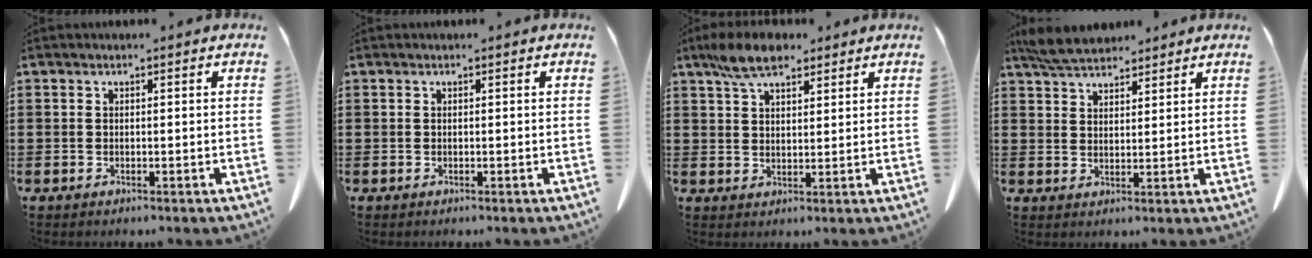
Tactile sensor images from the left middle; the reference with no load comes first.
{"total": 0.0}
{"total": 6.8, "force": [5.0, 2.5, 3.9], "torque": [-0.090, 0.000, 0.094]}
{"total": 5.4, "force": [4.9, 1.4, 1.8], "torque": [-0.050, -0.010, 0.093]}